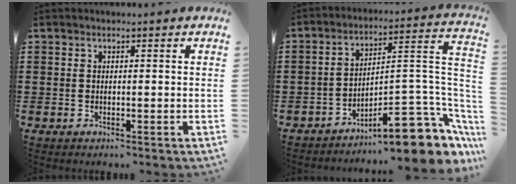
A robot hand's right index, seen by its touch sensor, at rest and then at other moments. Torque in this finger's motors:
{"motor_torque": [0.13, 0.08, -0.83, -0.21]}